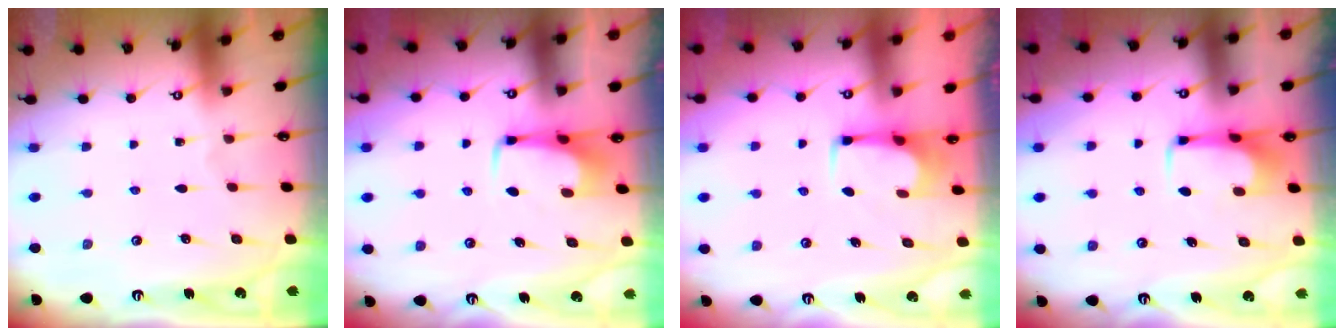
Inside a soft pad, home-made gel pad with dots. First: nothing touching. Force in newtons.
{"total": 3.0, "press": 3.0, "slide": 0.4}
{"total": 2.5, "press": 2.5, "slide": 0.4}
{"total": 6.2, "press": 6.1, "slide": 0.9}